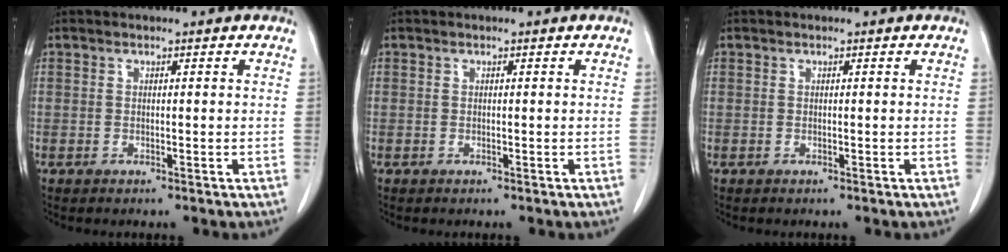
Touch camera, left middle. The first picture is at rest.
{"total": 0.0}
{"total": 0.0}